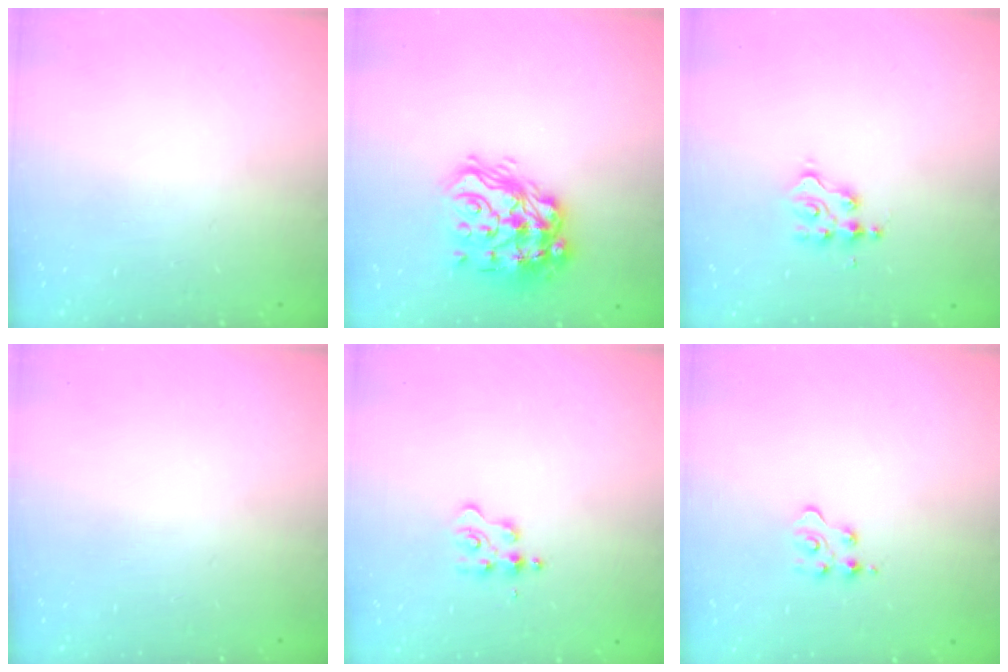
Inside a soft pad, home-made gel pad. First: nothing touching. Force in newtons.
{"total": 18.1, "press": 18.1, "slide": 1.3}
{"total": 2.9, "press": 2.9, "slide": 0.4}
{"total": 0.0}
{"total": 3.7, "press": 3.7, "slide": 0.5}
{"total": 3.0, "press": 3.0, "slide": 0.4}